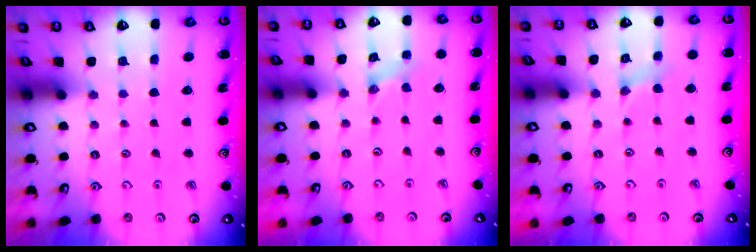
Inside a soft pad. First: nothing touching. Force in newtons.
{"total": 0.0}
{"total": 2.4, "press": 2.3, "slide": 0.5}